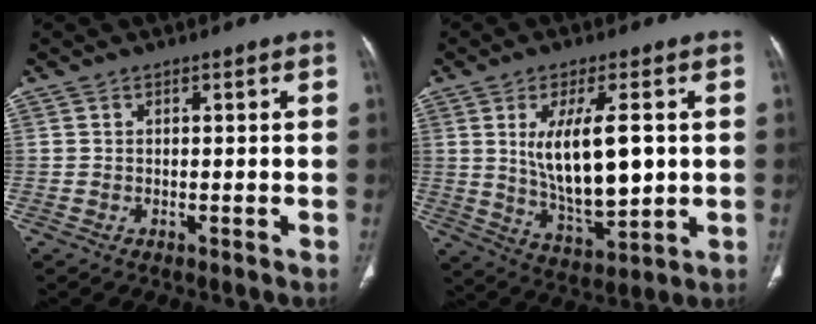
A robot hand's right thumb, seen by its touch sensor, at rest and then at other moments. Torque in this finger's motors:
{"motor_torque": [-0.89, 1.39, 1.00, 0.98, 0.42]}